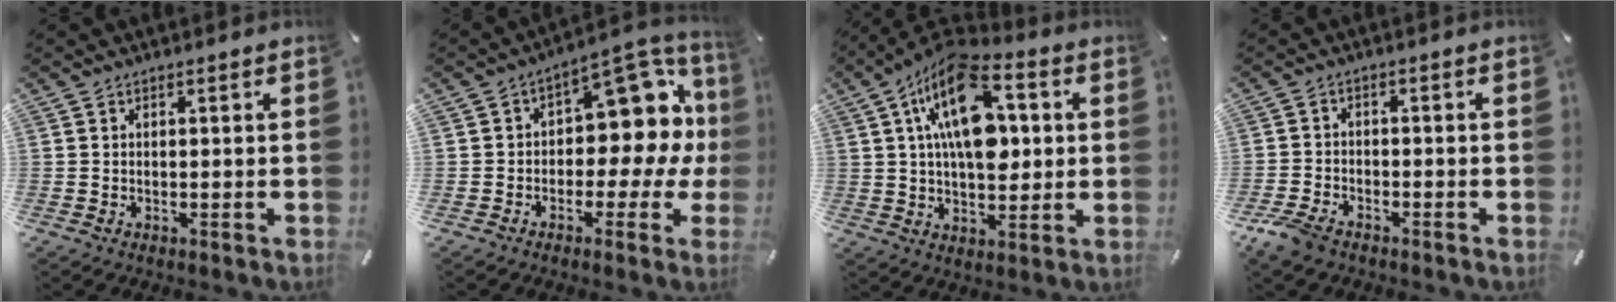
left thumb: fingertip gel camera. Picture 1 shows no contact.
{"total": 13.8, "force": [3.5, 8.5, 10.3], "torque": [-0.123, -0.039, 0.055]}
{"total": 19.2, "force": [4.9, 10.8, 15.0], "torque": [-0.273, -0.011, 0.080]}
{"total": 4.7, "force": [-3.7, 2.2, 2.0], "torque": [-0.057, 0.012, -0.073]}